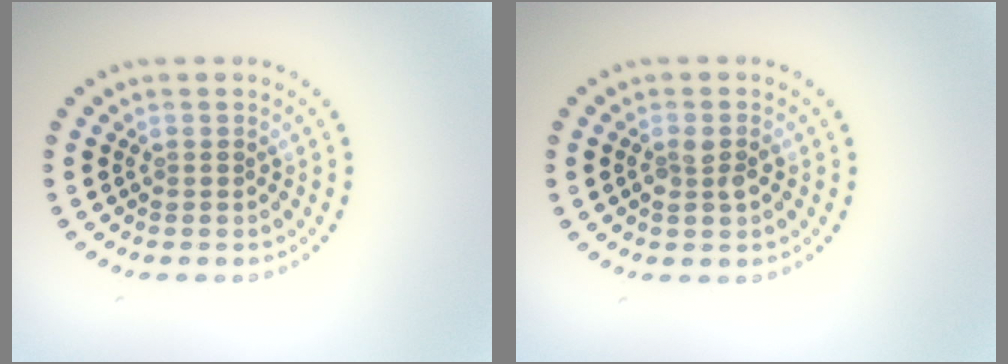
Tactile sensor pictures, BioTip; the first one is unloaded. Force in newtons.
{"total": 1.6, "press": 1.5, "slide": 0.5}